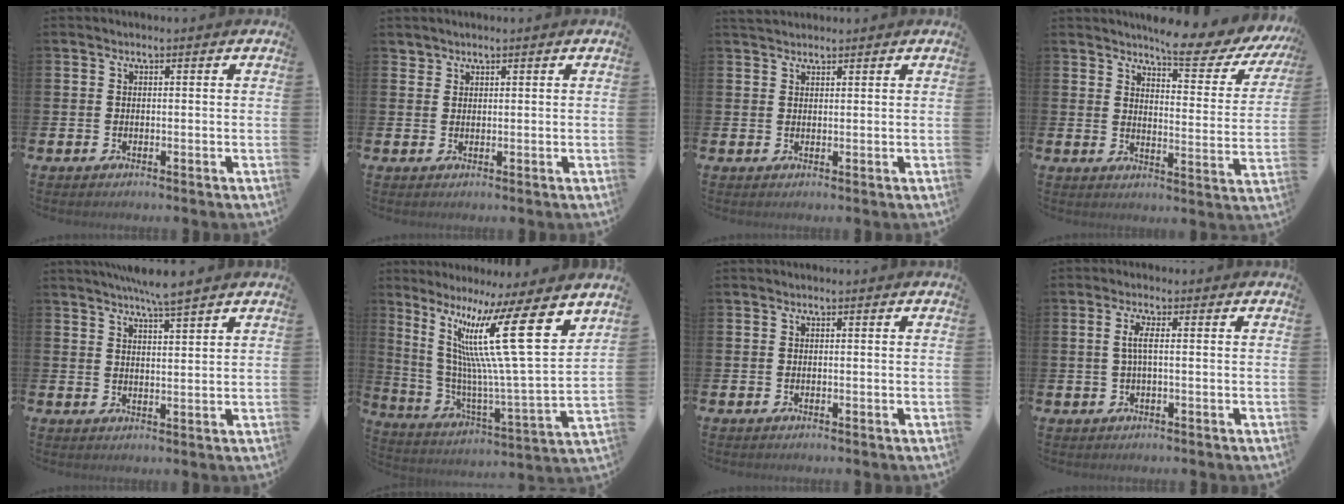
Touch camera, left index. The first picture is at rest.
{"total": 1.6, "force": [1.5, 0.7, 0.0], "torque": [0.010, -0.002, 0.027]}
{"total": 1.8, "force": [1.7, 0.6, 0.2], "torque": [0.002, -0.003, 0.031]}
{"total": 7.2, "force": [6.5, 0.8, 2.9], "torque": [-0.050, -0.052, 0.104]}
{"total": 5.3, "force": [5.0, -0.5, 1.8], "torque": [-0.040, -0.018, 0.088]}
{"total": 17.9, "force": [9.3, 2.0, 15.1], "torque": [-0.278, -0.066, 0.135]}
{"total": 0.0}
{"total": 2.1, "force": [0.3, 0.3, 2.1], "torque": [-0.042, 0.002, 0.004]}